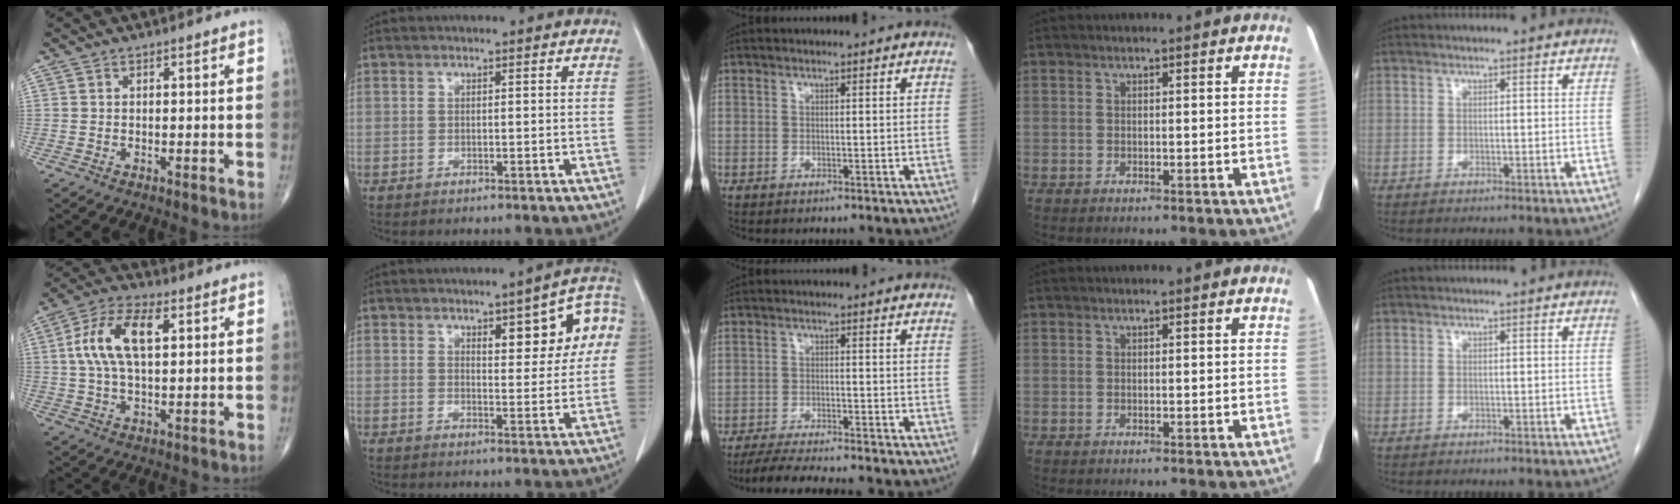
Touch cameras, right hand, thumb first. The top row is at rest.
{"thumb": {"total": 12.0, "force": [2.7, 5.8, 10.2], "torque": [-0.205, 0.017, 0.047]}, "index": {"total": 10.0, "force": [3.3, 3.0, 8.9], "torque": [-0.105, 0.022, 0.041]}, "middle": {"total": 8.1, "force": [-7.2, -0.1, 3.6], "torque": [-0.058, -0.021, -0.118]}}